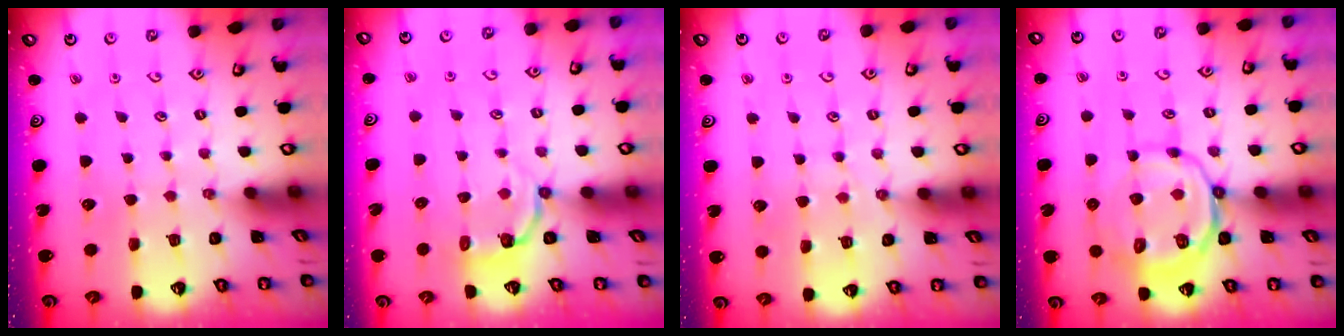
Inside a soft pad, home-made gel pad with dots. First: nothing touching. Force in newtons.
{"total": 3.5, "press": 1.7, "slide": 3.1}
{"total": 6.2, "press": 6.2, "slide": 0.5}
{"total": 11.3, "press": 11.1, "slide": 2.3}